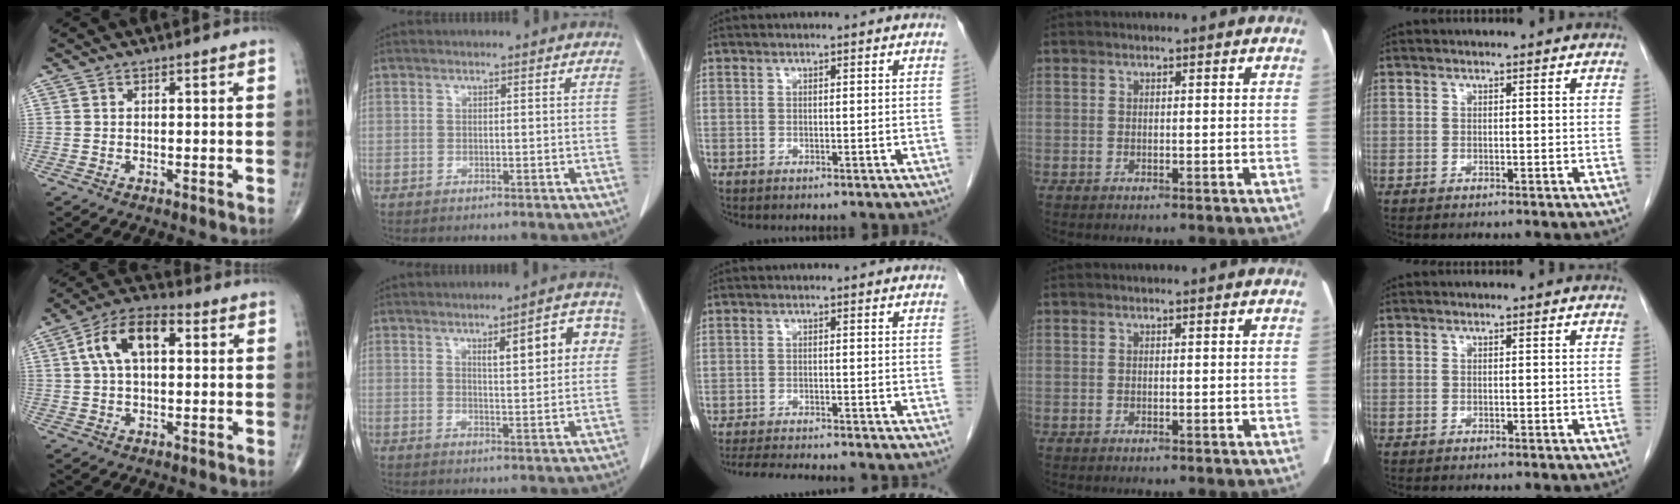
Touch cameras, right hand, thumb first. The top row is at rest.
{"thumb": {"total": 11.4, "force": [2.7, 6.1, 9.2], "torque": [-0.167, 0.028, 0.040]}, "index": {"total": 8.5, "force": [3.1, 2.1, 7.6], "torque": [-0.099, 0.017, 0.041]}, "middle": {"total": 11.6, "force": [-10.6, 1.0, 4.6], "torque": [-0.066, -0.014, -0.144]}}